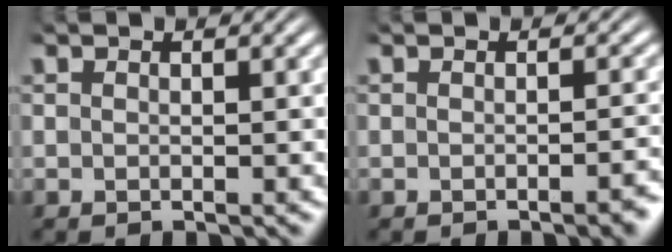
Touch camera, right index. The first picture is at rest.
{"total": 1.7, "force": [-1.3, 0.4, 1.0], "torque": [-0.009, 0.008, -0.025]}